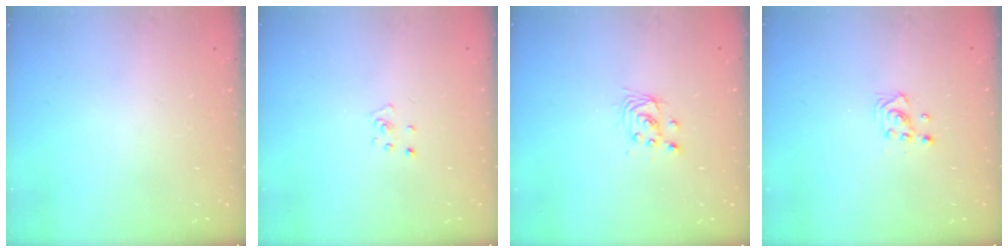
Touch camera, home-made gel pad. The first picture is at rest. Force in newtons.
{"total": 3.2, "press": 3.2, "slide": 0.4}
{"total": 2.9, "press": 2.9, "slide": 0.0}
{"total": 3.1, "press": 3.1, "slide": 0.3}